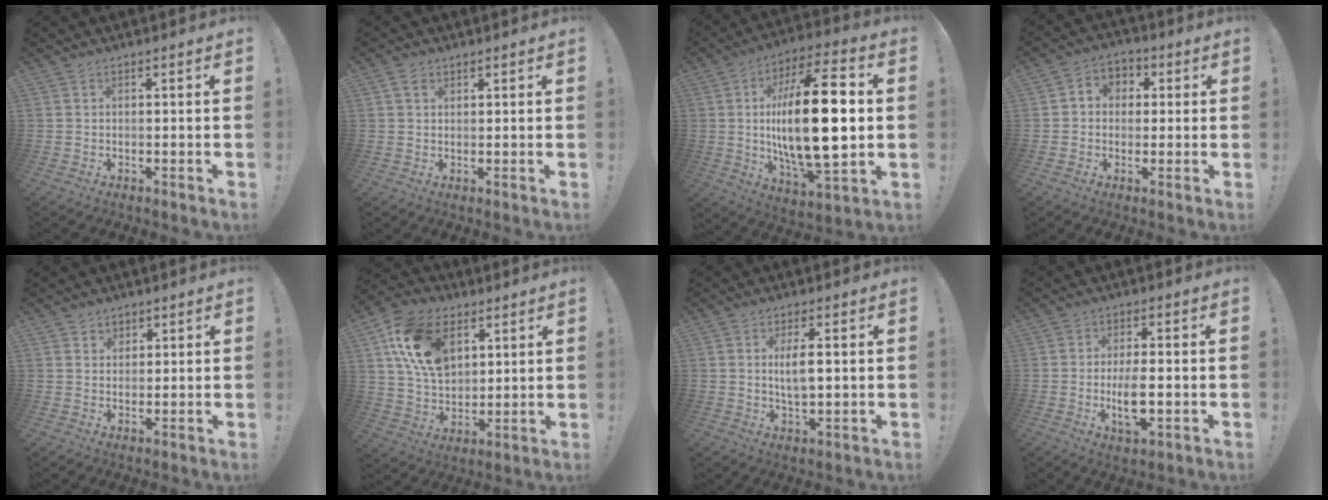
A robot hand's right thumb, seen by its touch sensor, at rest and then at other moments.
{"total": 2.4, "force": [1.4, 1.4, 1.4], "torque": [-0.021, 0.000, 0.025]}
{"total": 26.2, "force": [1.1, 9.3, 24.5], "torque": [-0.435, -0.008, 0.008]}
{"total": 5.5, "force": [-0.1, 5.2, 1.9], "torque": [-0.023, 0.013, 0.000]}
{"total": 3.4, "force": [2.5, 2.4, 0.1], "torque": [0.011, -0.016, 0.043]}
{"total": 18.4, "force": [7.2, 12.4, 11.5], "torque": [-0.199, -0.022, 0.140]}
{"total": 5.9, "force": [1.1, 2.0, 5.5], "torque": [-0.088, -0.010, 0.012]}
{"total": 8.1, "force": [-1.3, 2.8, 7.5], "torque": [-0.134, -0.010, -0.025]}